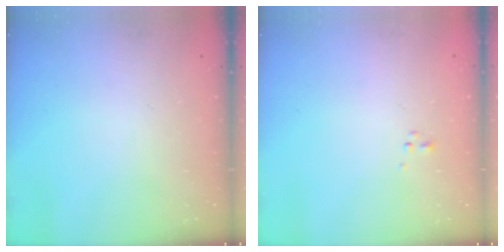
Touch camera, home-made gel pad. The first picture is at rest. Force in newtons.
{"total": 0.6, "press": 0.6, "slide": 0.1}